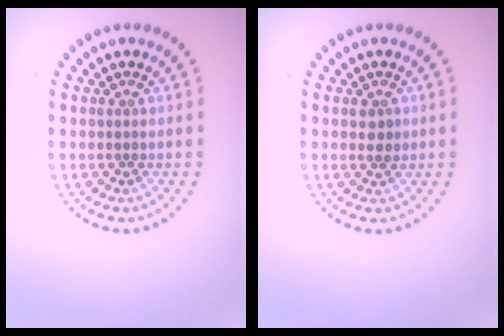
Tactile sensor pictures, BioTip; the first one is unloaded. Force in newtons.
{"total": 1.2, "press": 1.2, "slide": 0.3}